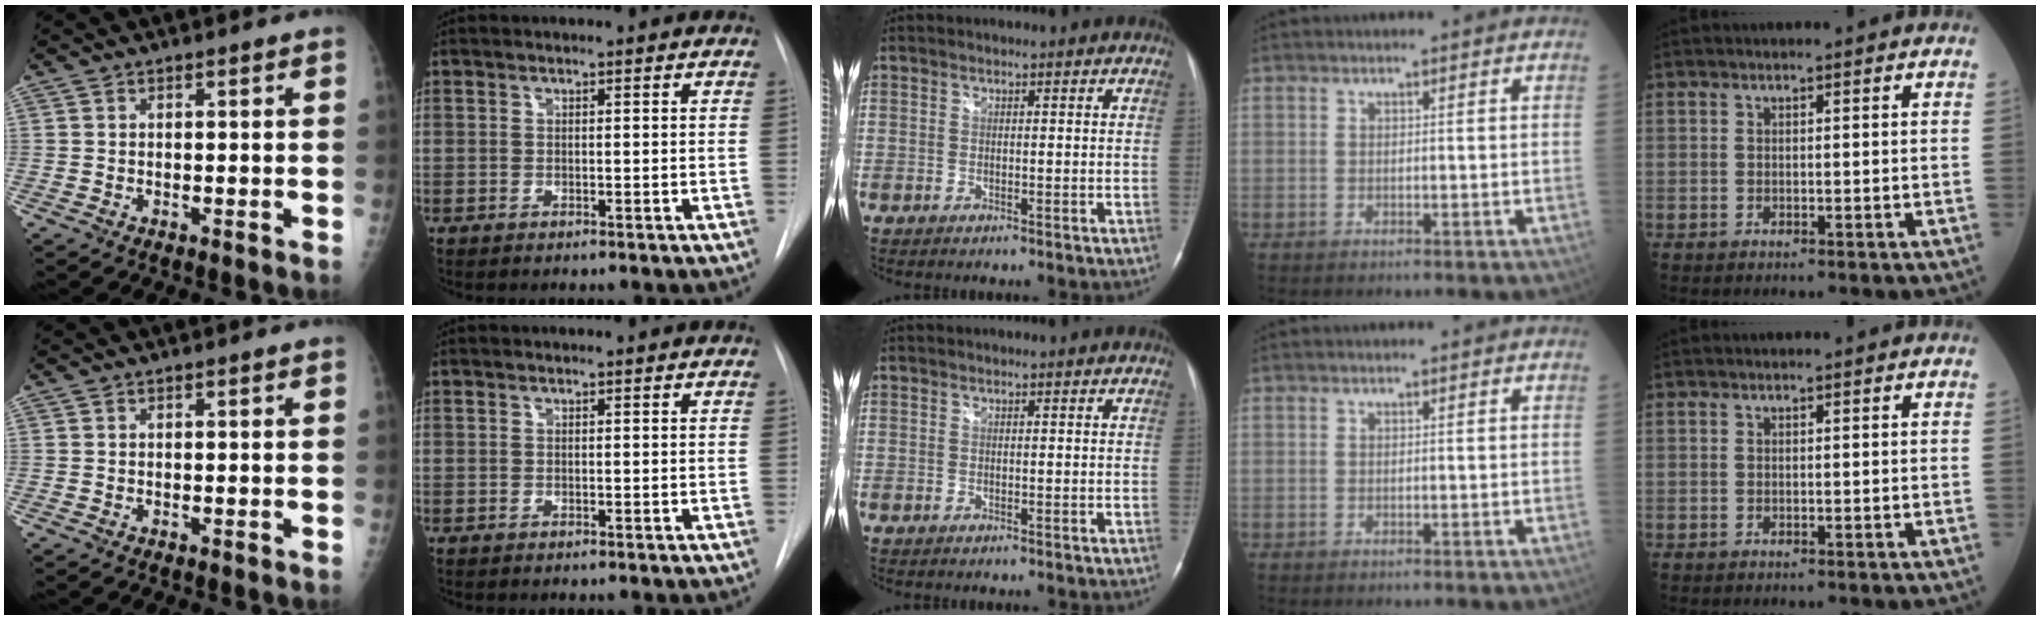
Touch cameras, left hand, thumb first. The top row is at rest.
{}